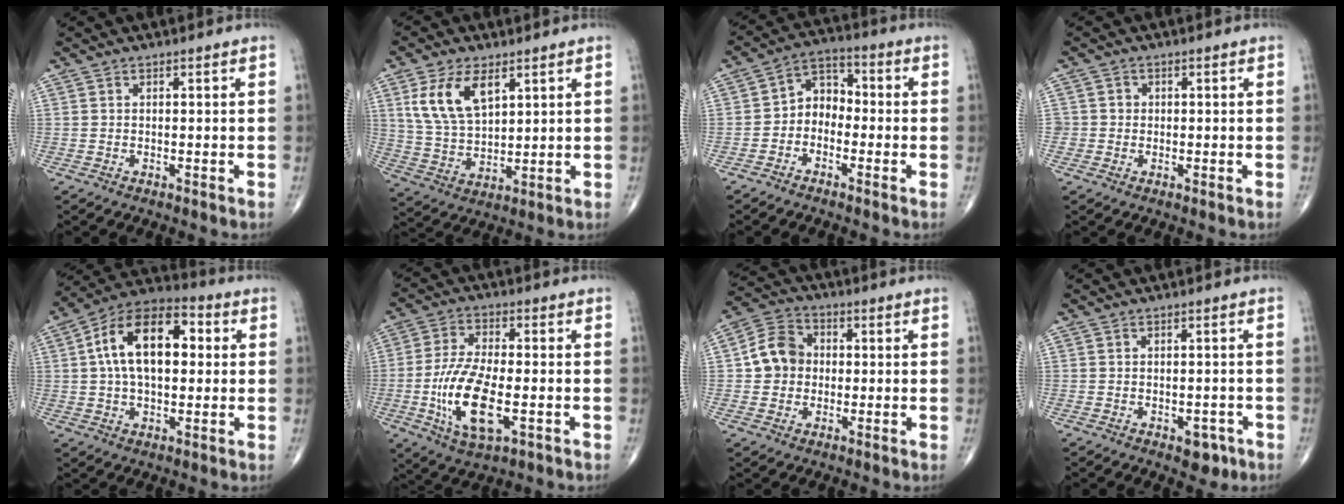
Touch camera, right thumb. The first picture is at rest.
{"total": 11.3, "force": [5.0, 6.0, 8.2], "torque": [-0.148, -0.018, 0.105]}
{"total": 6.3, "force": [-1.7, 4.9, 3.6], "torque": [-0.032, 0.036, -0.049]}
{"total": 2.0, "force": [-0.2, 2.0, 0.0], "torque": [0.018, 0.009, -0.006]}
{"total": 17.3, "force": [2.9, 9.8, 13.9], "torque": [-0.218, 0.028, 0.041]}
{"total": 13.9, "force": [-3.3, 5.8, 12.2], "torque": [-0.244, 0.001, -0.056]}
{"total": 8.3, "force": [0.1, 7.2, 4.1], "torque": [-0.055, 0.021, -0.011]}
{"total": 3.5, "force": [-1.7, 2.2, 2.2], "torque": [-0.009, 0.008, -0.018]}